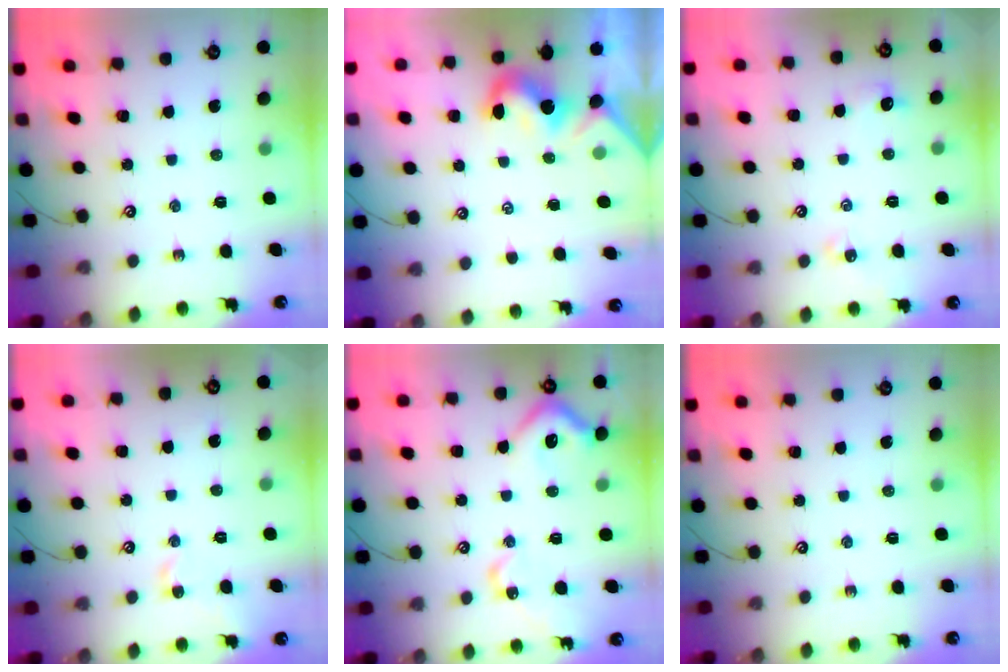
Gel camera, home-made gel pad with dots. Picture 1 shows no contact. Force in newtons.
{"total": 1.9, "press": 1.8, "slide": 0.6}
{"total": 2.5, "press": 2.4, "slide": 0.6}
{"total": 1.6, "press": 1.5, "slide": 0.6}
{"total": 10.7, "press": 10.7, "slide": 0.7}
{"total": 0.0}